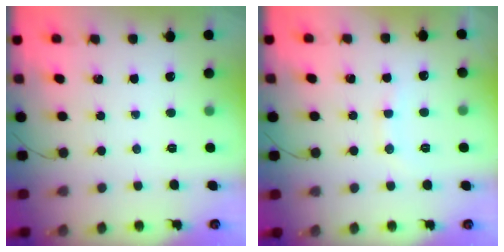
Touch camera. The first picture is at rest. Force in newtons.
{"total": 8.2, "press": 8.1, "slide": 1.0}